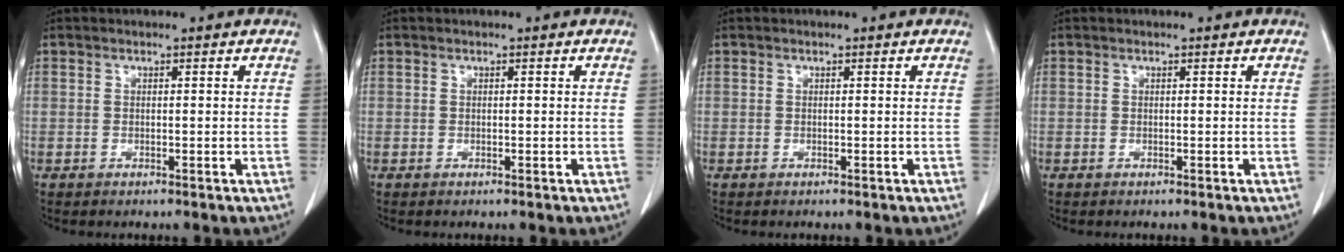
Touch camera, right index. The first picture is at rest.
{"total": 0.0}
{"total": 0.0}
{"total": 0.0}